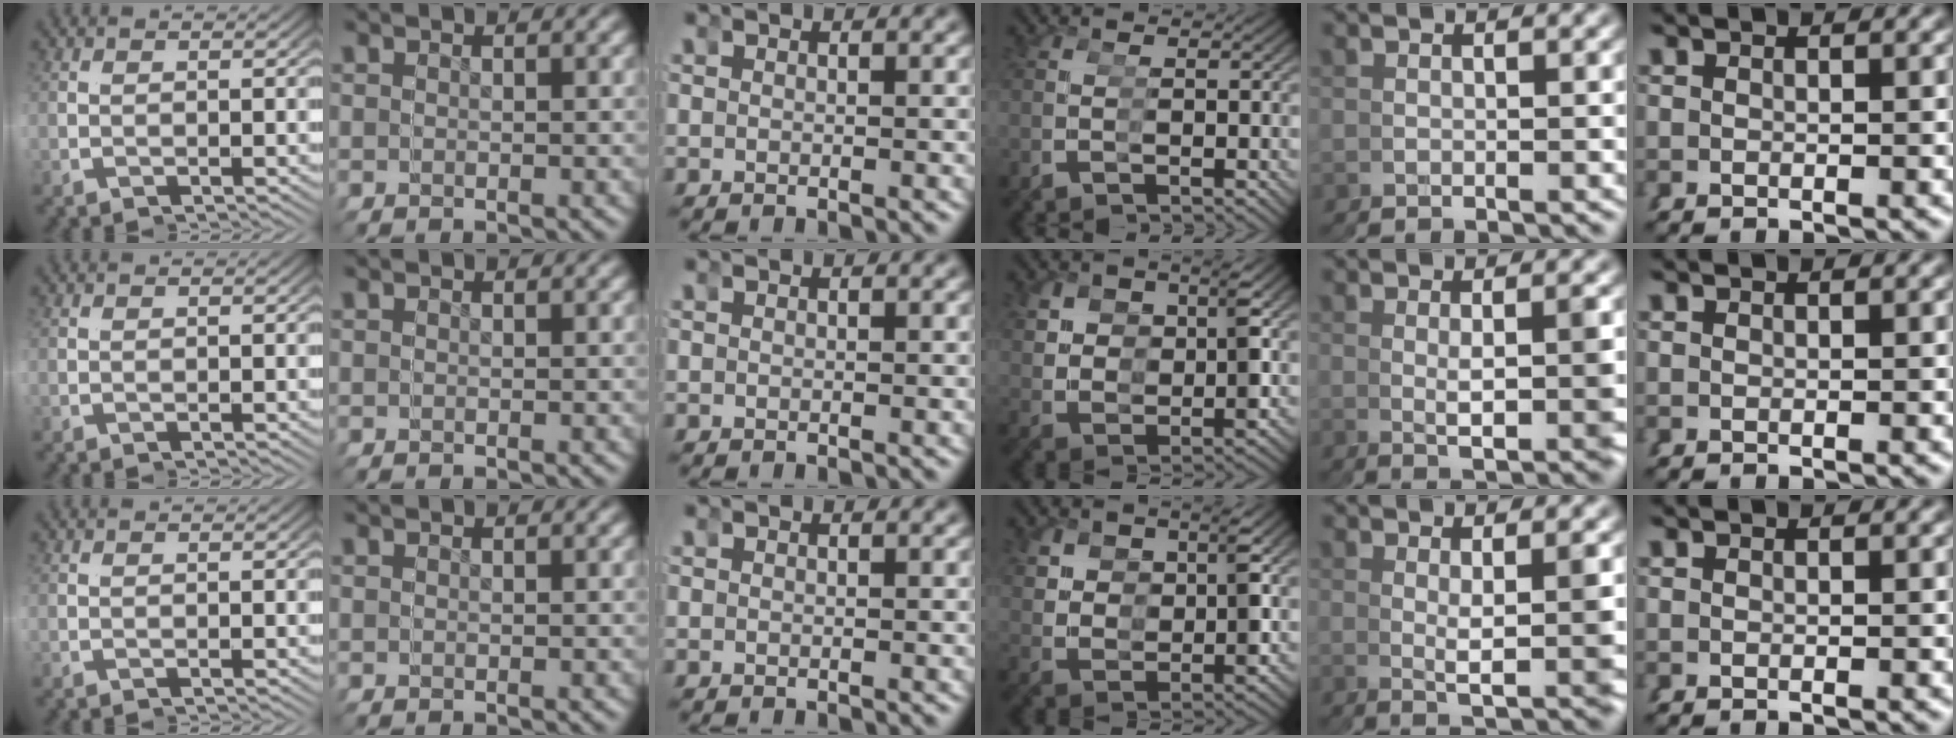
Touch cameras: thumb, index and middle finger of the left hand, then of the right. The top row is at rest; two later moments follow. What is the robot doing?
{"motion": "grasp_and_lifting", "object": "pipette"}